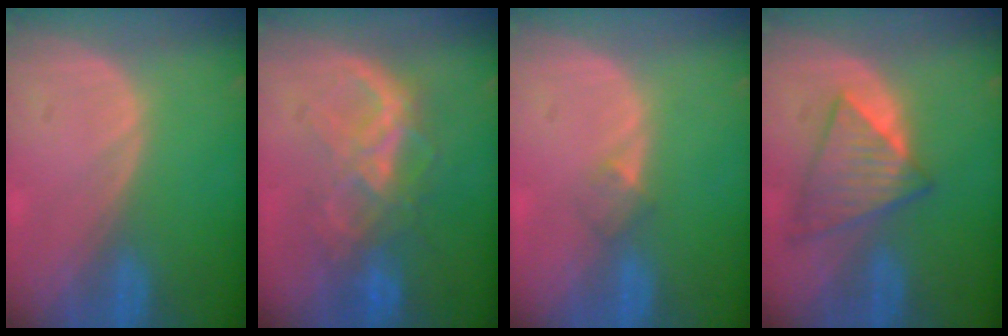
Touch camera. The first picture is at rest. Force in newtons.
{"total": 7.3, "press": 7.2, "slide": 1.3}
{"total": 2.0, "press": 1.6, "slide": 1.1}
{"total": 6.5, "press": 6.5, "slide": 0.7}